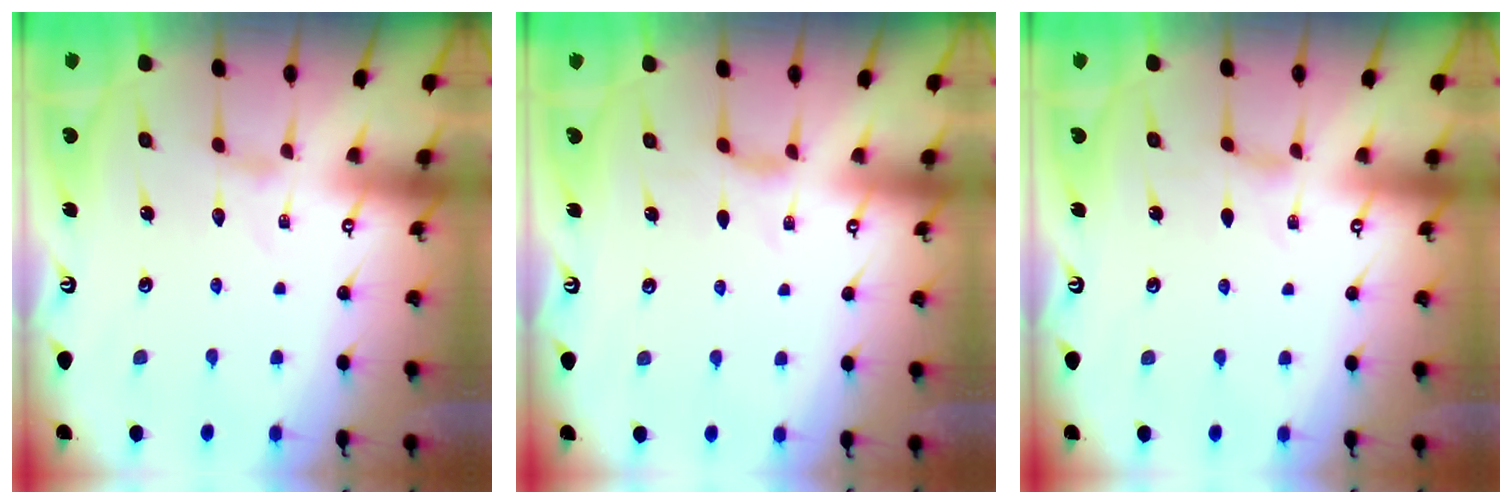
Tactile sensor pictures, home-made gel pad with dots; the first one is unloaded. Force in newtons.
{"total": 2.4, "press": 2.4, "slide": 0.5}
{"total": 0.6, "press": 0.6, "slide": 0.2}